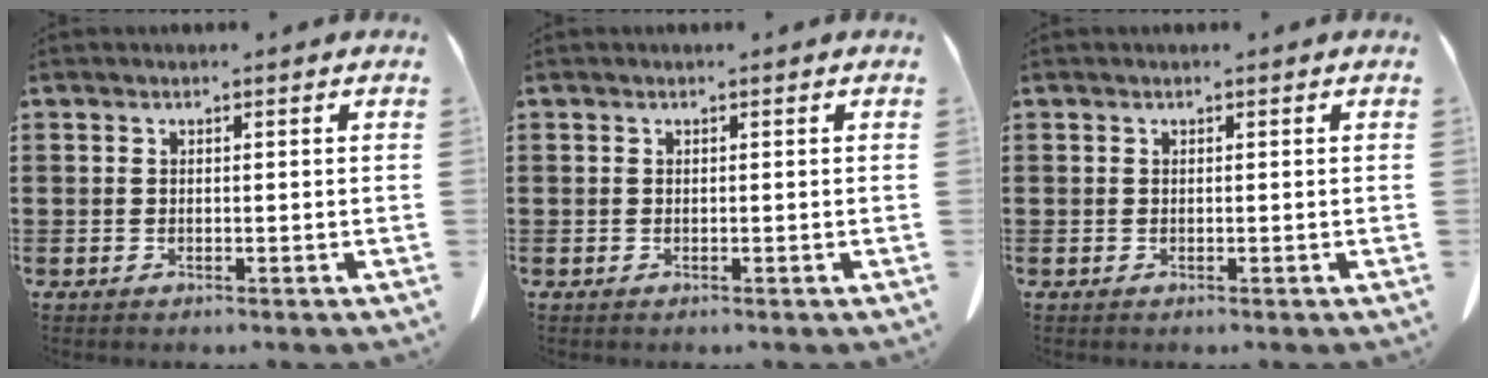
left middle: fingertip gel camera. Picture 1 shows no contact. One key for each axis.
{"total": 0.0}
{"total": 0.0}